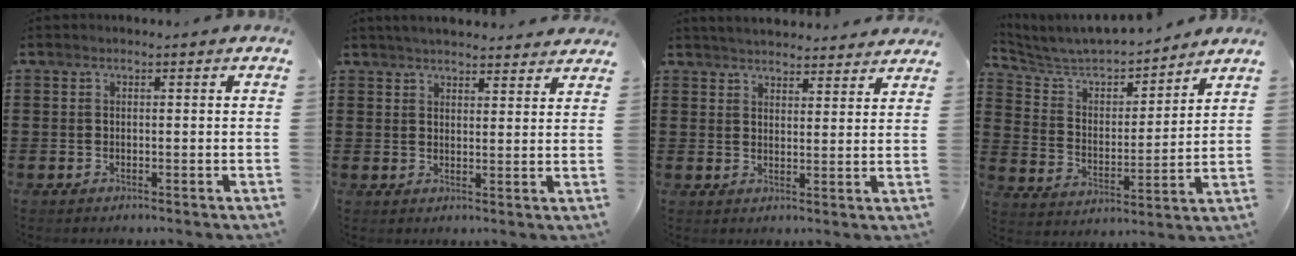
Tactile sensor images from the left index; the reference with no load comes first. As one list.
[{"total": 3.4, "force": [3.3, 0.1, 0.5], "torque": [-0.018, -0.007, 0.062]}, {"total": 3.7, "force": [3.7, 0.0, 0.3], "torque": [-0.015, -0.013, 0.067]}, {"total": 5.6, "force": [5.3, 1.3, 1.5], "torque": [-0.057, -0.039, 0.084]}]